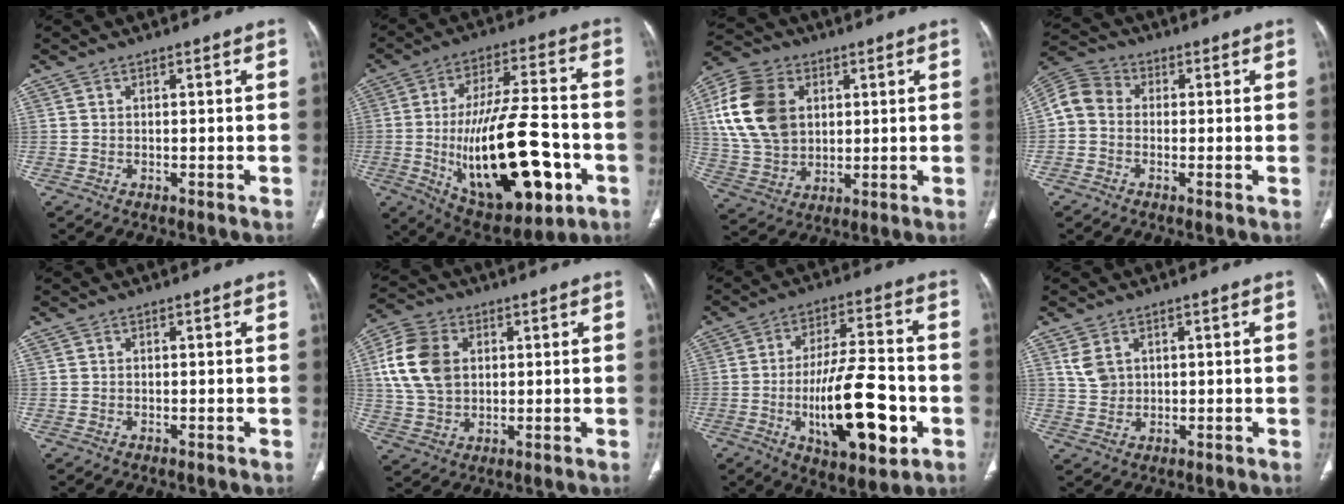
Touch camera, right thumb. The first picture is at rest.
{"total": 25.3, "force": [-6.6, 10.8, 22.0], "torque": [-0.367, 0.020, -0.085]}
{"total": 17.0, "force": [4.0, 12.4, 10.9], "torque": [-0.199, -0.002, 0.078]}
{"total": 7.3, "force": [-0.5, 6.0, 4.1], "torque": [-0.075, 0.024, -0.029]}
{"total": 0.0}
{"total": 12.8, "force": [2.7, 9.4, 8.3], "torque": [-0.152, 0.002, 0.050]}
{"total": 19.3, "force": [-5.4, 7.2, 17.1], "torque": [-0.262, 0.022, -0.077]}
{"total": 3.8, "force": [1.6, 2.9, 1.8], "torque": [-0.027, -0.003, 0.042]}